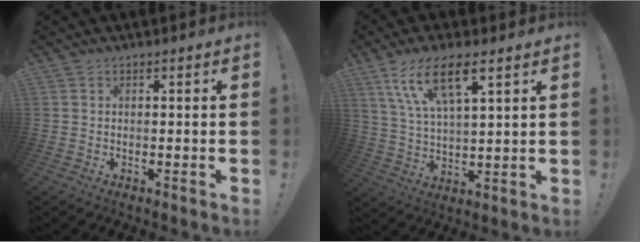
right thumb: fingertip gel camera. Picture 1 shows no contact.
{"total": 13.5, "force": [7.8, 4.4, 10.0], "torque": [-0.181, -0.022, 0.135]}